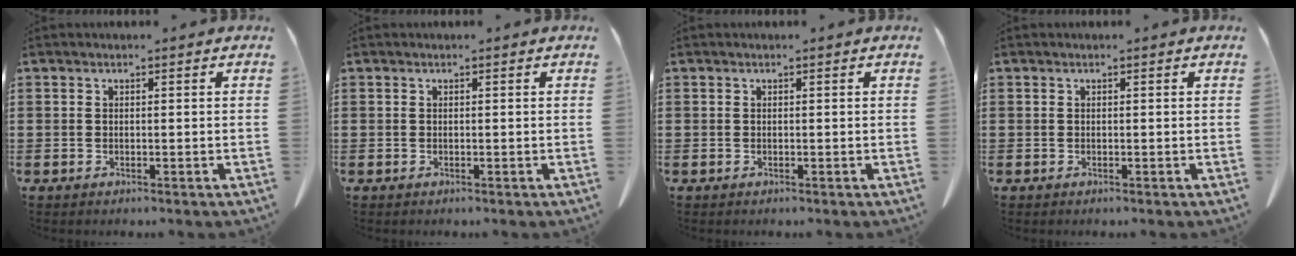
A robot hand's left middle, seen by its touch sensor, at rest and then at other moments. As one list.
[{"total": 0.0}, {"total": 0.0}, {"total": 0.0}]